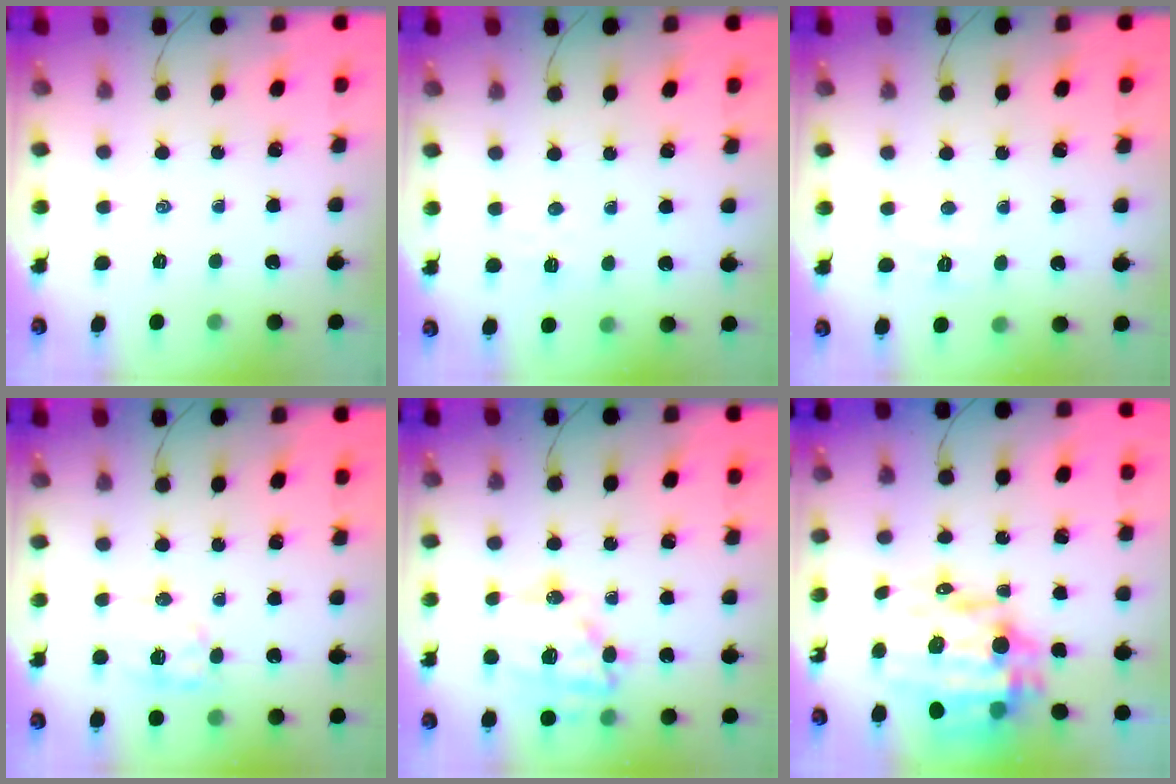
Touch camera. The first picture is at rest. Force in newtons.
{"total": 3.6, "press": 3.5, "slide": 0.9}
{"total": 3.5, "press": 3.4, "slide": 0.8}
{"total": 11.2, "press": 11.1, "slide": 1.4}
{"total": 15.5, "press": 15.2, "slide": 2.9}
{"total": 17.7, "press": 17.2, "slide": 4.3}